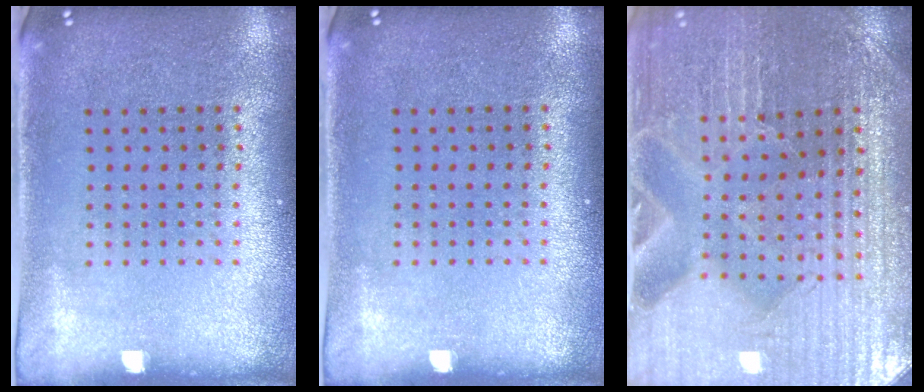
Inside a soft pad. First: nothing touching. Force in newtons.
{"total": 0.0}
{"total": 3.6, "press": 3.6, "slide": 0.4}